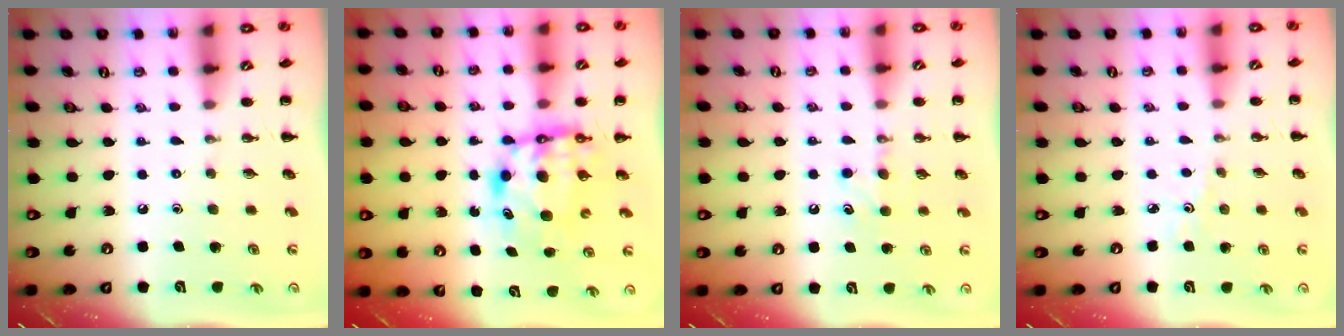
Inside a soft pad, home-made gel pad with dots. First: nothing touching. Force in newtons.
{"total": 6.5, "press": 6.2, "slide": 1.9}
{"total": 6.2, "press": 6.0, "slide": 1.7}
{"total": 2.2, "press": 2.1, "slide": 0.7}